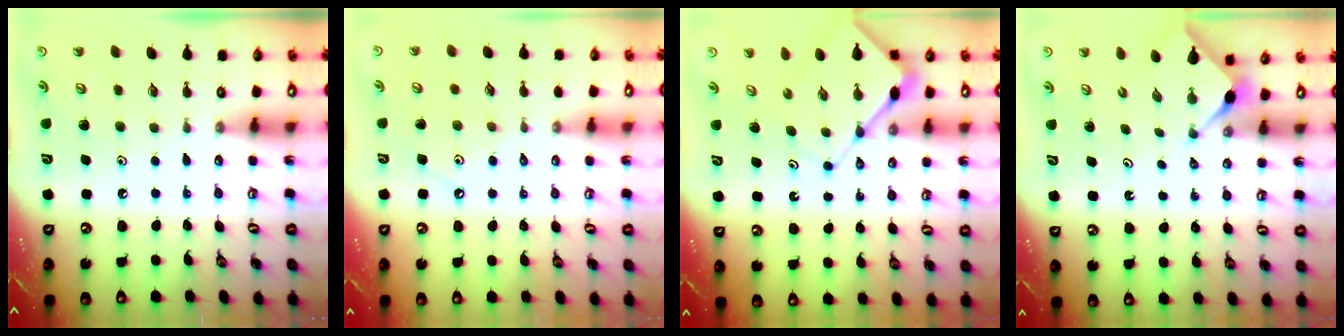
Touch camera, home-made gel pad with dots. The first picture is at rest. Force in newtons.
{"total": 1.8, "press": 1.7, "slide": 0.4}
{"total": 8.6, "press": 8.5, "slide": 0.9}
{"total": 2.8, "press": 2.8, "slide": 0.4}